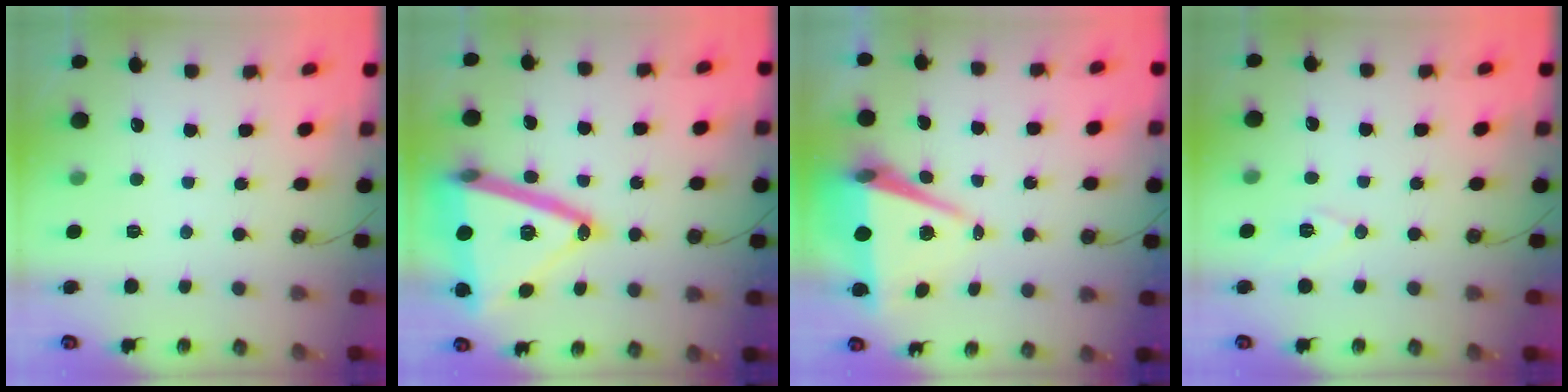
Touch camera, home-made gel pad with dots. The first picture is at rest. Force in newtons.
{"total": 26.8, "press": 26.5, "slide": 3.9}
{"total": 8.3, "press": 6.9, "slide": 4.5}
{"total": 7.3, "press": 6.1, "slide": 4.0}